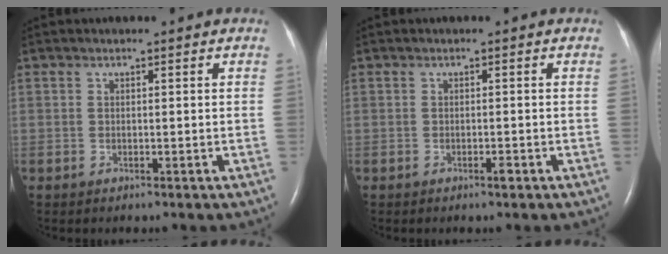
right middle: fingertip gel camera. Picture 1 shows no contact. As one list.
[{"total": 0.8, "force": [-0.6, 0.1, 0.6], "torque": [-0.013, -0.001, -0.008]}]